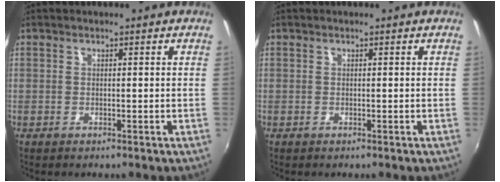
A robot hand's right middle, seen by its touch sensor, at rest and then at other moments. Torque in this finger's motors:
{"motor_torque": [0.00, 0.00, 0.00, 0.00]}